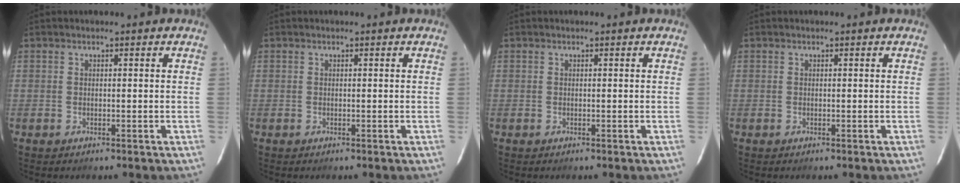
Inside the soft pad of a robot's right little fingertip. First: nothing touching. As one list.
[{"total": 0.0}, {"total": 0.0}, {"total": 0.0}]